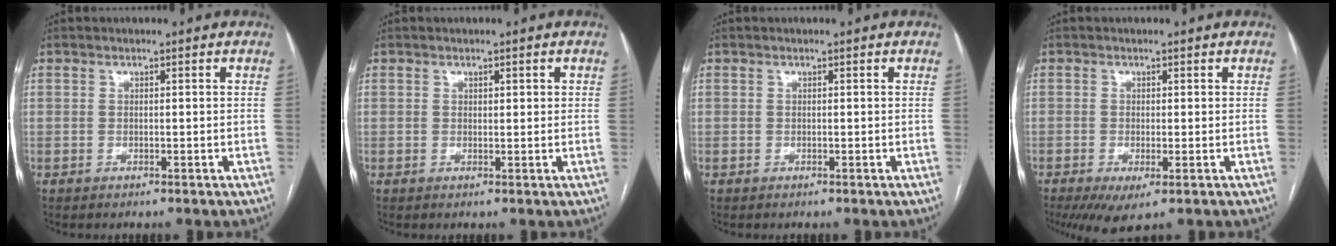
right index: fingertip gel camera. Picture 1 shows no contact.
{"total": 1.2, "force": [0.6, 0.5, 0.9], "torque": [-0.012, 0.003, 0.007]}
{"total": 0.0}
{"total": 4.8, "force": [-2.3, 1.3, 4.0], "torque": [-0.062, -0.012, -0.032]}